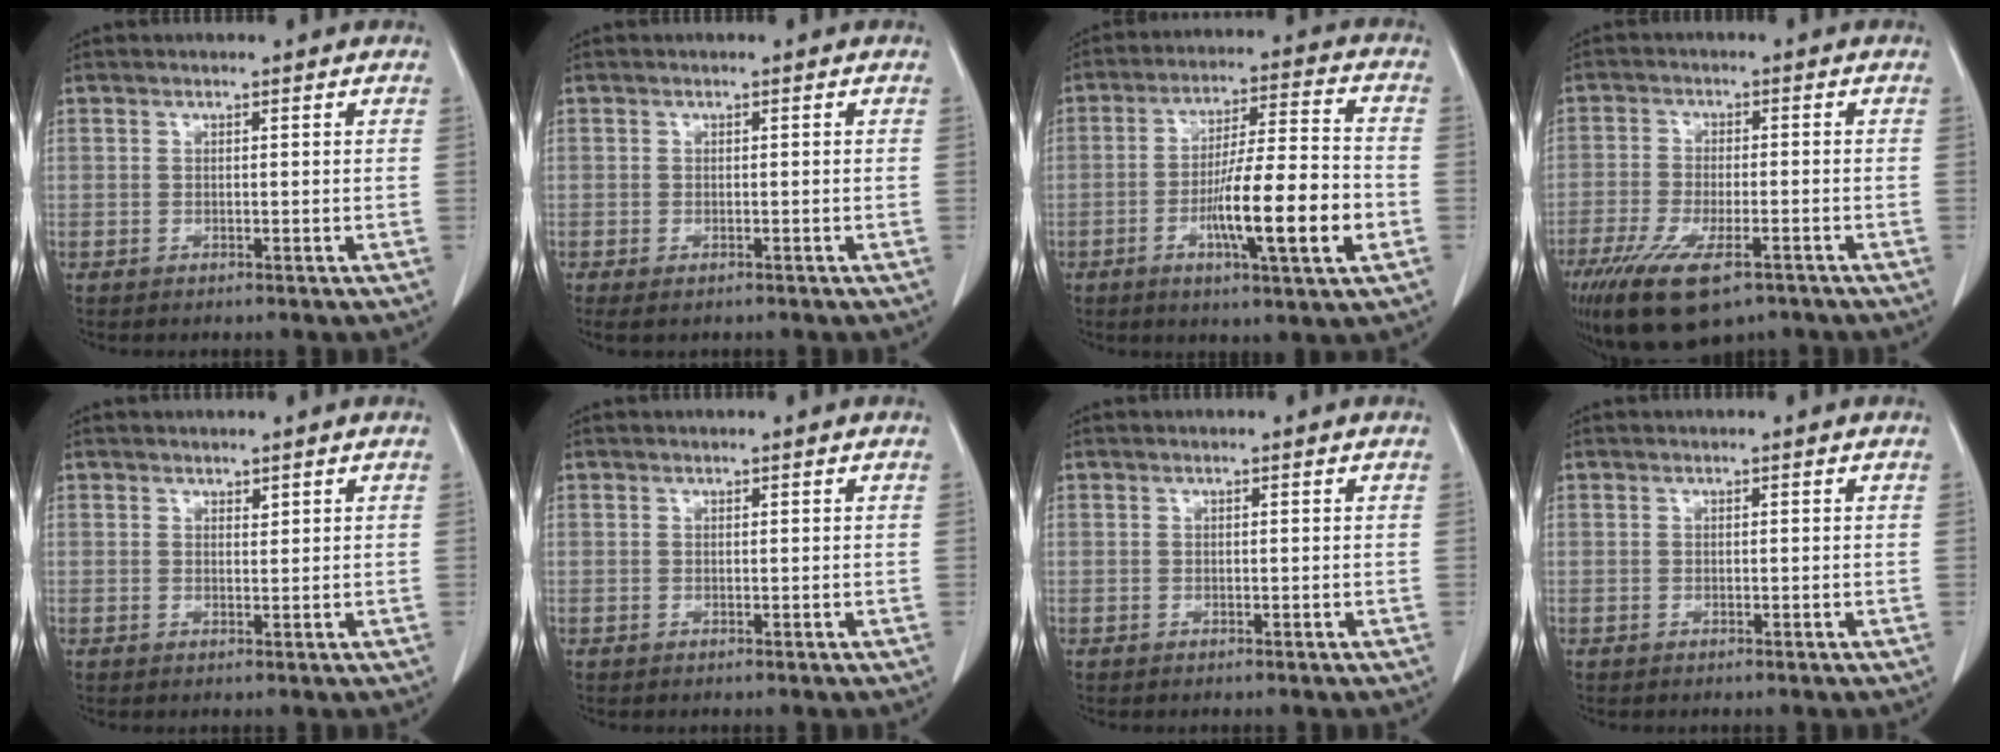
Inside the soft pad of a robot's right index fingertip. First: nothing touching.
{"total": 1.9, "force": [-1.3, 0.8, 1.1], "torque": [-0.017, -0.004, -0.014]}
{"total": 12.8, "force": [-3.8, 0.8, 12.2], "torque": [-0.202, -0.003, -0.061]}
{"total": 13.2, "force": [-8.6, 4.4, 9.0], "torque": [-0.176, -0.029, -0.138]}
{"total": 0.7, "force": [0.6, 0.3, 0.2], "torque": [-0.003, -0.005, 0.011]}
{"total": 0.0}
{"total": 0.0}
{"total": 0.0}